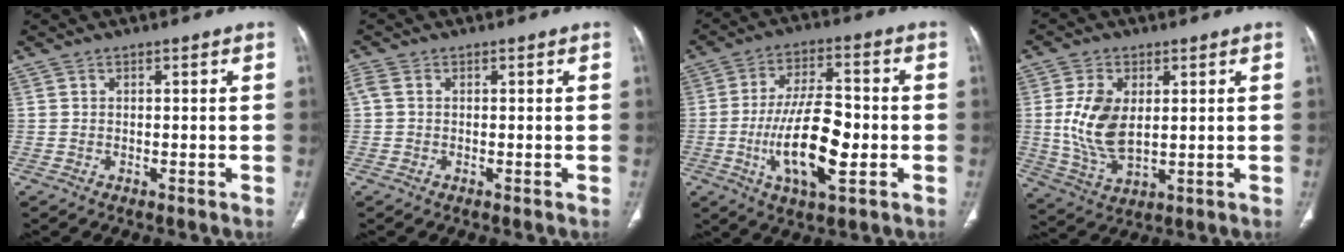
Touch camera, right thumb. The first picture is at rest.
{"total": 1.4, "force": [0.1, 0.9, 1.1], "torque": [-0.028, 0.005, 0.000]}
{"total": 14.8, "force": [-3.1, 5.8, 13.3], "torque": [-0.233, 0.011, -0.050]}
{"total": 10.7, "force": [1.4, 6.1, 8.7], "torque": [-0.170, -0.013, 0.037]}